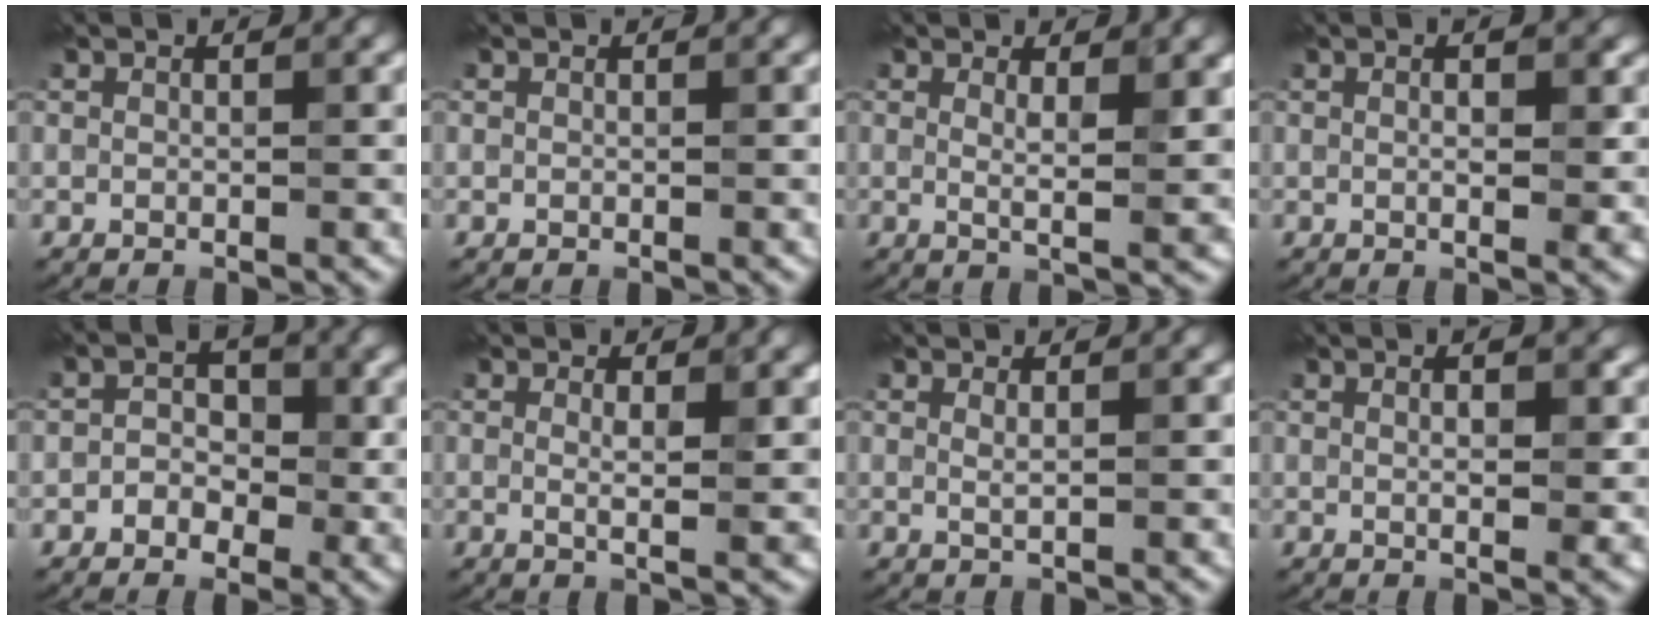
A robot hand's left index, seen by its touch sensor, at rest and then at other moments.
{"total": 0.0}
{"total": 2.9, "force": [1.0, 0.7, 2.6], "torque": [-0.037, -0.009, 0.015]}
{"total": 2.7, "force": [0.5, 0.8, 2.6], "torque": [-0.027, -0.003, 0.002]}
{"total": 2.7, "force": [-0.6, 2.2, 1.5], "torque": [-0.009, -0.002, -0.019]}
{"total": 2.4, "force": [0.6, 0.5, 2.3], "torque": [-0.033, -0.006, 0.008]}
{"total": 1.0, "force": [0.5, 0.4, 0.8], "torque": [-0.009, -0.001, 0.006]}
{"total": 3.3, "force": [1.0, 1.1, 2.9], "torque": [-0.025, 0.003, 0.004]}